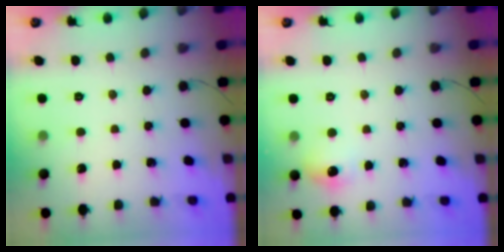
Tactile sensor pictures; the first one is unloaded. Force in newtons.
{"total": 6.9, "press": 6.8, "slide": 1.3}